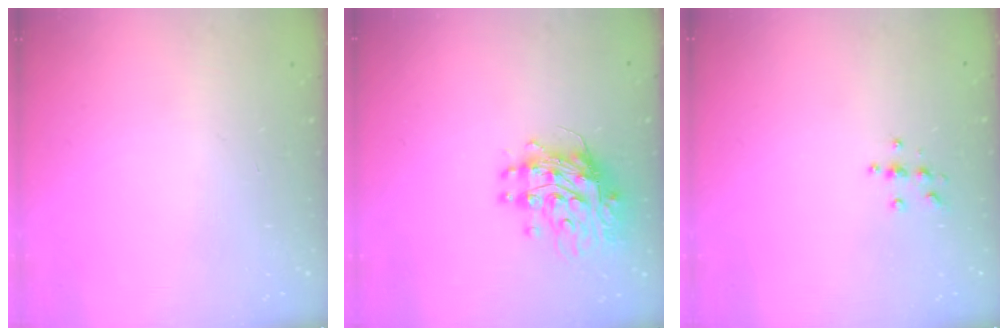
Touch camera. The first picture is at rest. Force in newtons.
{"total": 14.5, "press": 14.4, "slide": 1.2}
{"total": 4.7, "press": 4.7, "slide": 0.6}